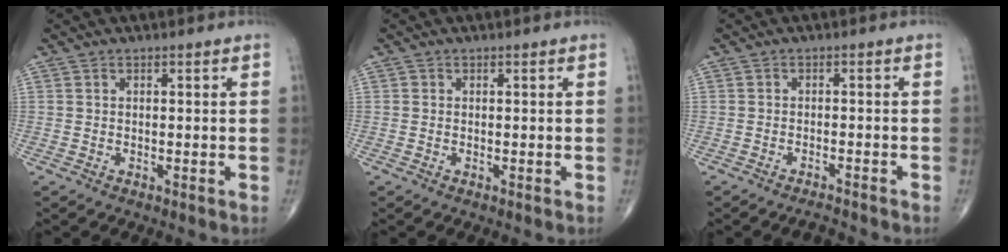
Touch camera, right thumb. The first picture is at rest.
{"total": 0.0}
{"total": 2.1, "force": [-2.0, 0.1, 0.6], "torque": [-0.019, 0.006, -0.032]}